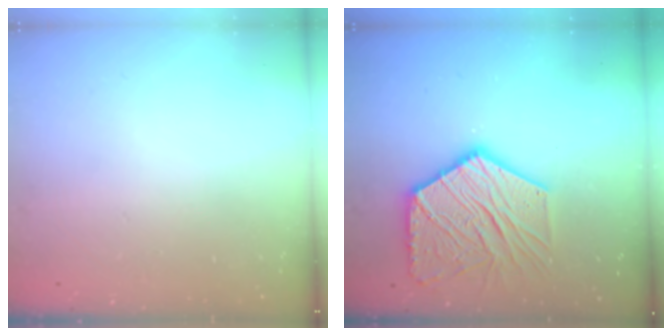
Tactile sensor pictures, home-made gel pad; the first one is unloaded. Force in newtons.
{"total": 17.4, "press": 17.4, "slide": 1.5}